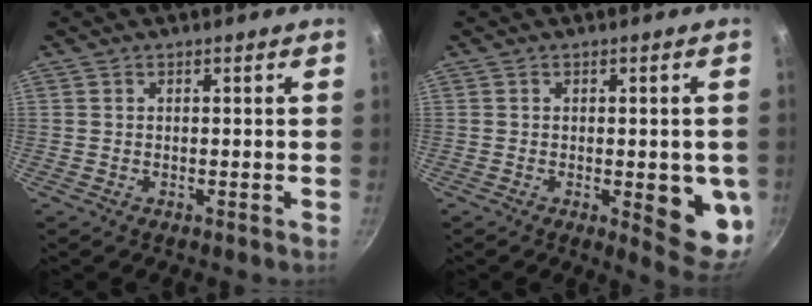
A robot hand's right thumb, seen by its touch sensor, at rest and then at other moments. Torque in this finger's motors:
{"motor_torque": [1.06, 1.24, 1.32, -0.01, 0.29]}